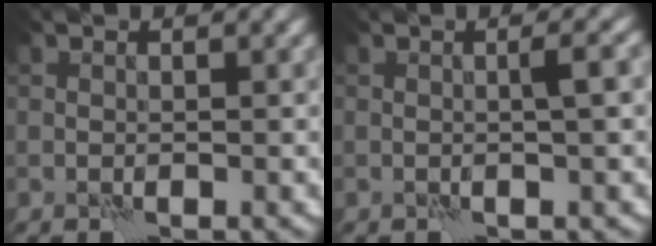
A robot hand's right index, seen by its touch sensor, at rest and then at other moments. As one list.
[{"total": 1.6, "force": [-0.1, -0.2, 1.6], "torque": [-0.028, 0.007, -0.004]}]